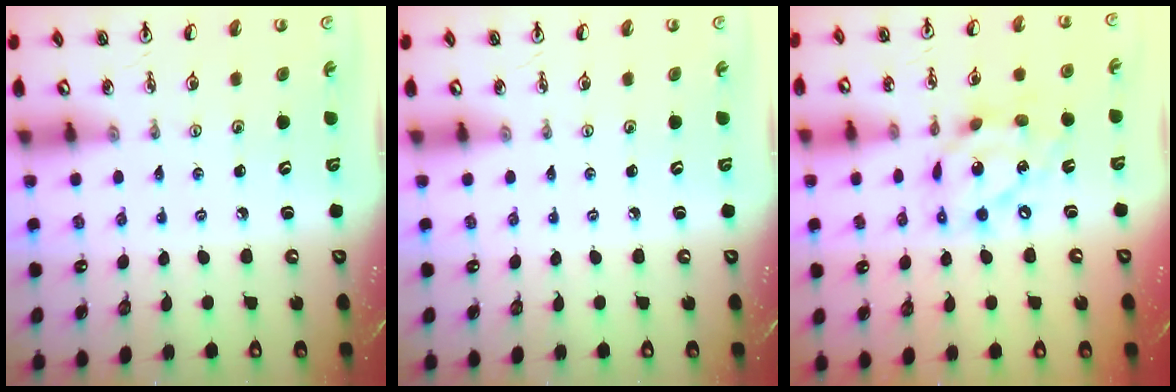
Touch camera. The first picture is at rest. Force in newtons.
{"total": 0.0}
{"total": 14.5, "press": 14.4, "slide": 1.1}